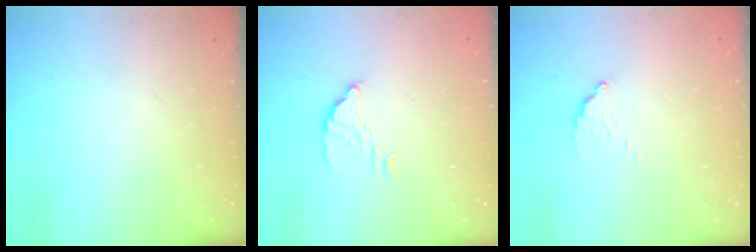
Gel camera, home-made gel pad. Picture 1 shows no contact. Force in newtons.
{"total": 3.3, "press": 3.3, "slide": 0.0}
{"total": 2.8, "press": 2.8, "slide": 0.1}